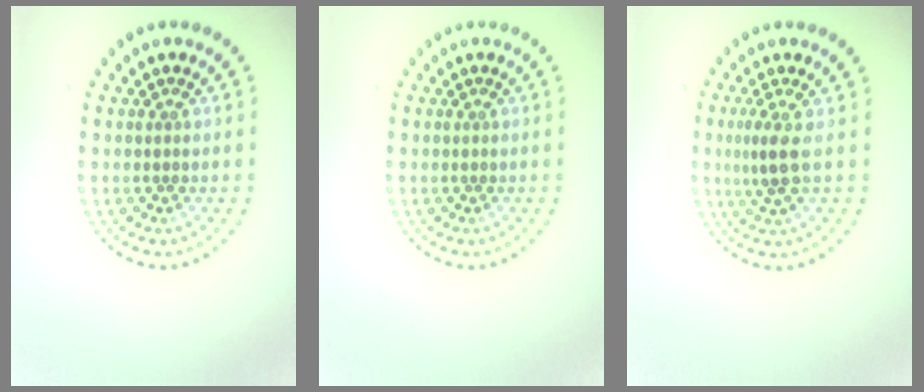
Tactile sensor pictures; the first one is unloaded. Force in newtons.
{"total": 0.0}
{"total": 2.3, "press": 1.6, "slide": 1.6}